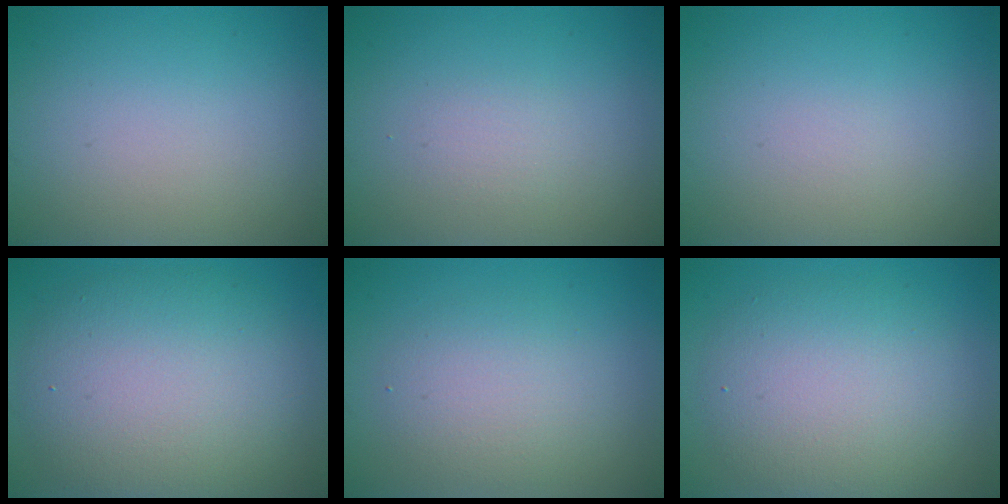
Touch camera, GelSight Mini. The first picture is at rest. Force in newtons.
{"total": 1.0, "press": 1.0, "slide": 0.1}
{"total": 0.0}
{"total": 8.7, "press": 8.7, "slide": 0.4}
{"total": 3.1, "press": 3.1, "slide": 0.1}
{"total": 6.1, "press": 6.1, "slide": 0.1}